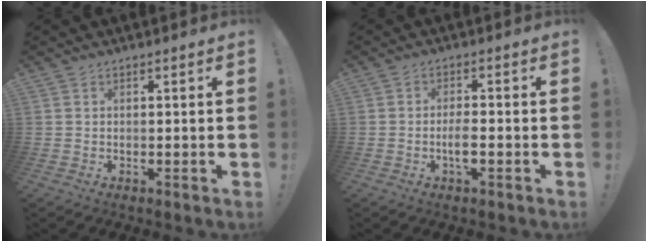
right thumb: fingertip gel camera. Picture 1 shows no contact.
{"total": 4.3, "force": [-1.2, 1.2, 4.0], "torque": [-0.079, -0.003, -0.025]}